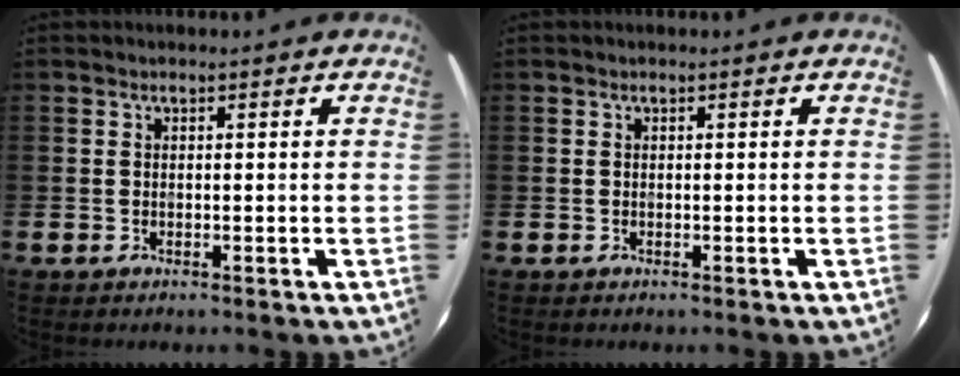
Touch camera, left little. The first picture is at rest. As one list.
[{"total": 0.0}]